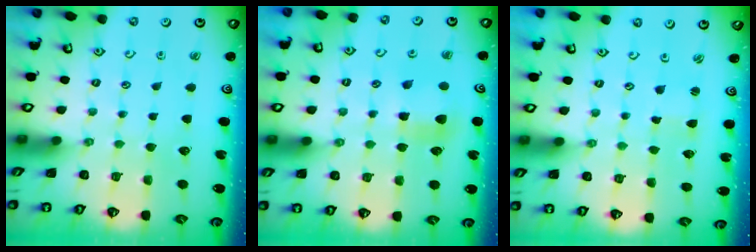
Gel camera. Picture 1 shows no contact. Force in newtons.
{"total": 5.6, "press": 5.6, "slide": 0.1}
{"total": 1.6, "press": 1.6, "slide": 0.3}